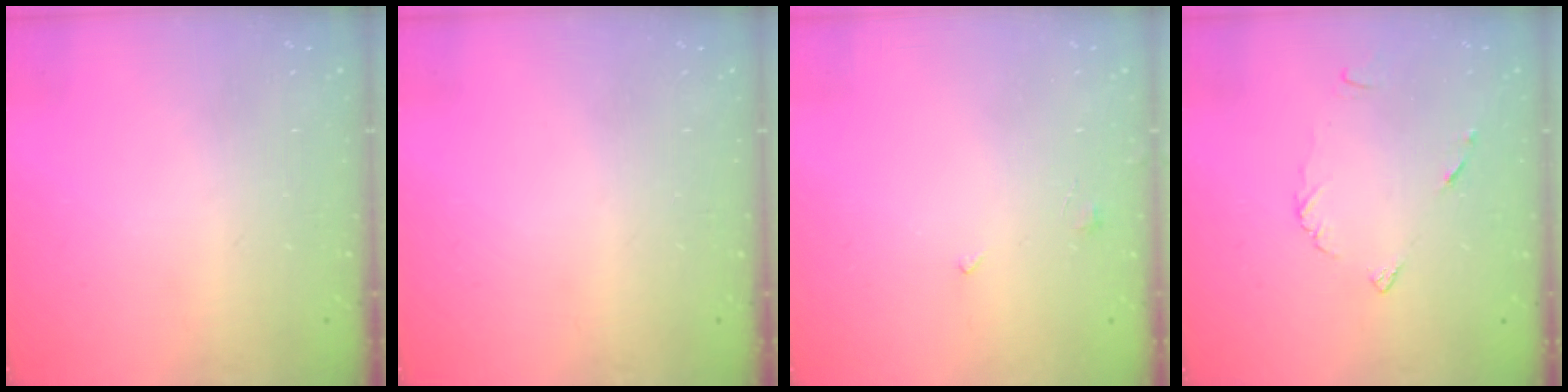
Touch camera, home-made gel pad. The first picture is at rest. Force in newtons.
{"total": 0.0}
{"total": 0.9, "press": 0.8, "slide": 0.4}
{"total": 5.4, "press": 5.3, "slide": 0.6}